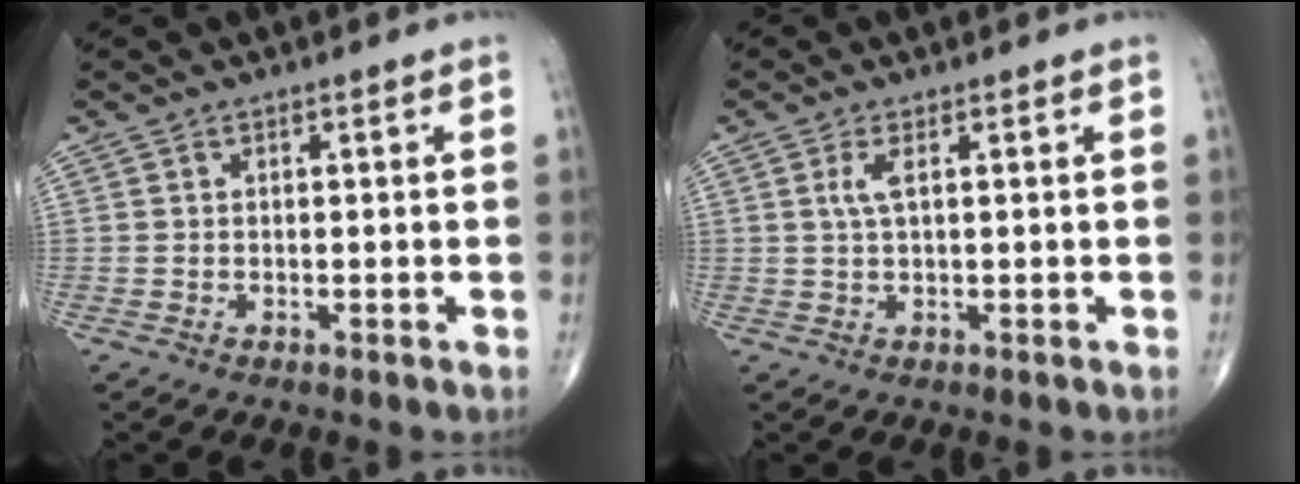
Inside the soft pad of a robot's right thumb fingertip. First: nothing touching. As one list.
[{"total": 2.4, "force": [0.7, 0.6, 2.2], "torque": [-0.059, 0.004, 0.018]}]